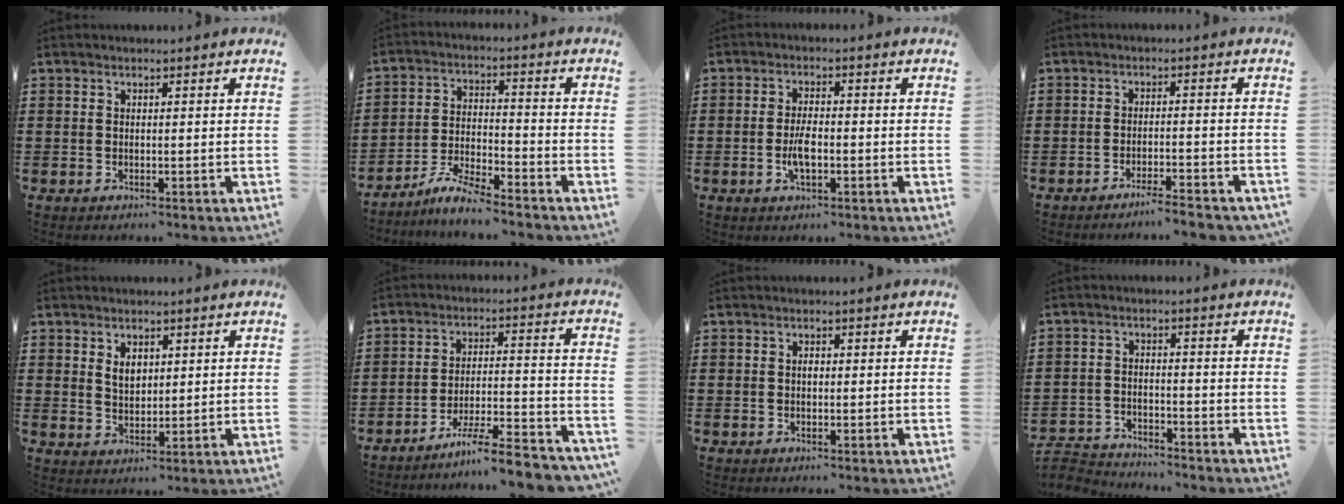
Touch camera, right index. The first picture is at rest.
{"total": 5.7, "force": [-5.4, 0.1, 1.9], "torque": [-0.048, -0.005, -0.107]}
{"total": 4.2, "force": [-1.0, 1.6, 3.7], "torque": [-0.080, 0.000, -0.021]}
{"total": 3.2, "force": [-2.9, -0.3, 1.2], "torque": [-0.022, -0.003, -0.056]}
{"total": 2.9, "force": [1.3, 1.9, 1.7], "torque": [-0.032, 0.003, 0.023]}
{"total": 7.9, "force": [-7.1, -0.1, 3.6], "torque": [-0.057, 0.002, -0.135]}
{"total": 0.9, "force": [0.0, 0.5, 0.8], "torque": [-0.016, 0.001, 0.000]}
{"total": 3.8, "force": [-3.7, 0.4, 0.0], "torque": [-0.022, -0.004, -0.085]}